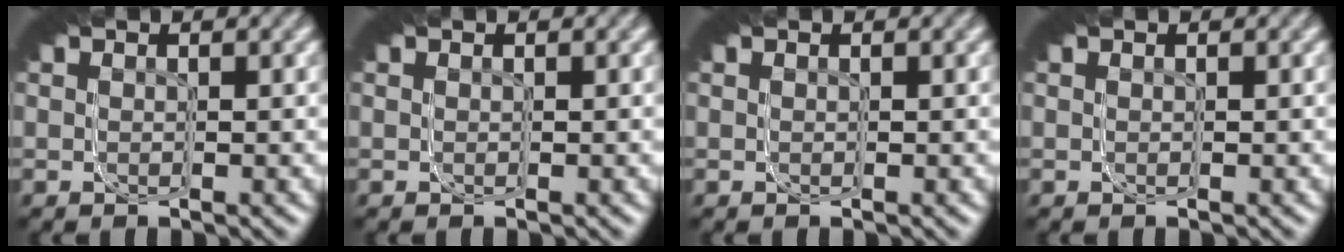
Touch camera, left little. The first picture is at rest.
{"total": 0.0}
{"total": 0.0}
{"total": 0.0}